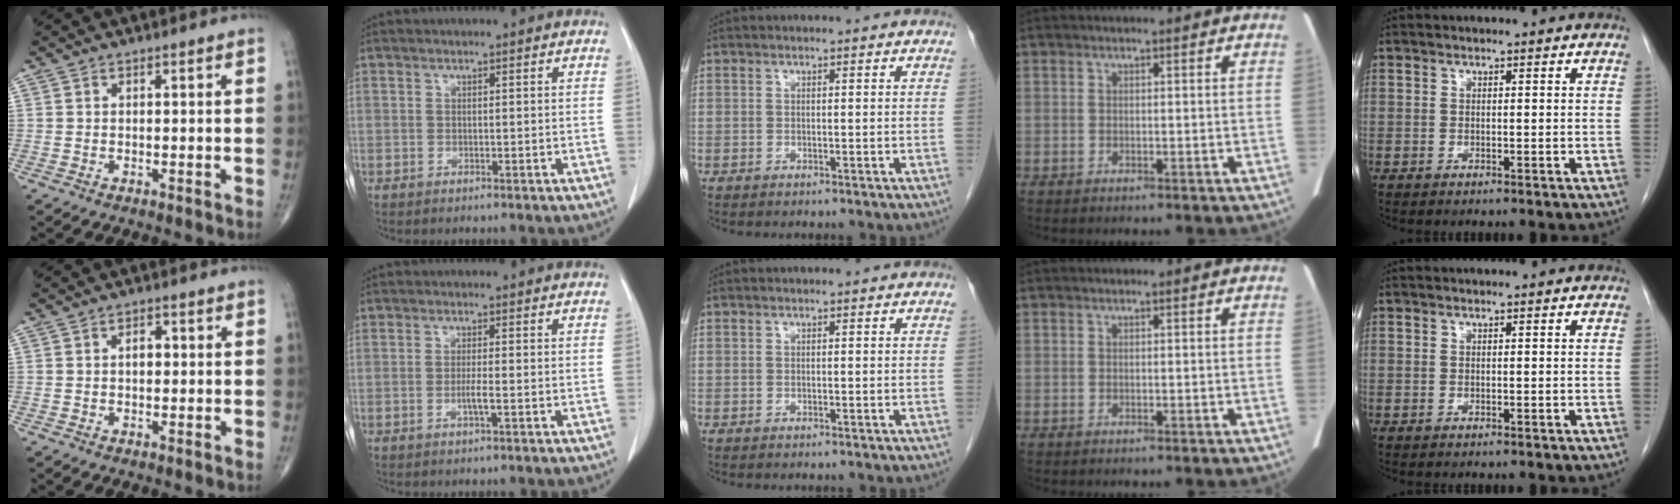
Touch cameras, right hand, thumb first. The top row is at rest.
{"thumb": {"total": 2.5, "force": [0.2, 1.6, 1.9], "torque": [-0.021, 0.008, 0.000]}, "index": {"total": 2.0, "force": [-0.7, 0.1, 1.9], "torque": [-0.039, -0.001, -0.013]}}